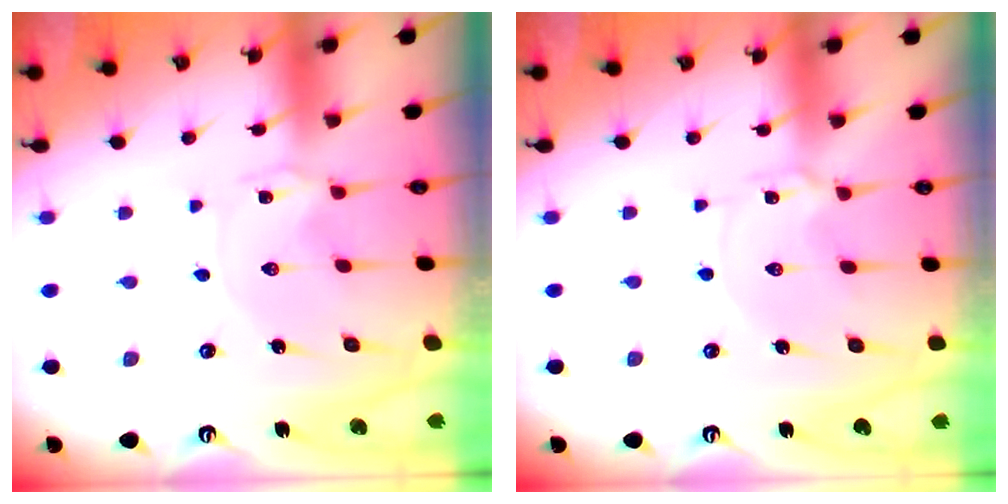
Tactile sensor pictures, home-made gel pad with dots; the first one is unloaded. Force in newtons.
{"total": 1.5, "press": 1.5, "slide": 0.3}